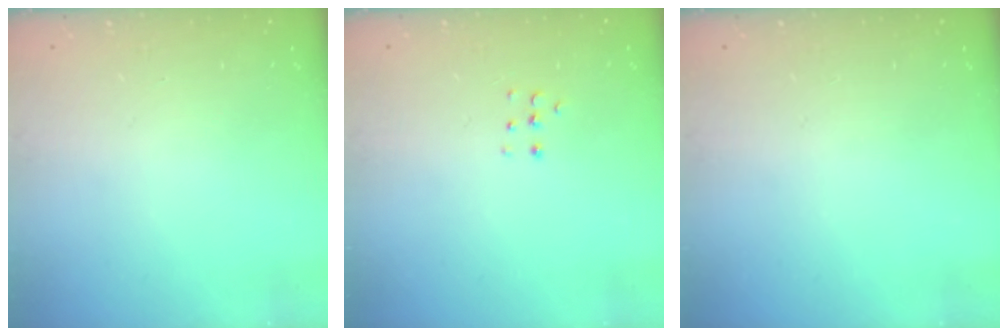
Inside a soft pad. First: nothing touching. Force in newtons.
{"total": 3.8, "press": 3.8, "slide": 0.6}
{"total": 0.0}